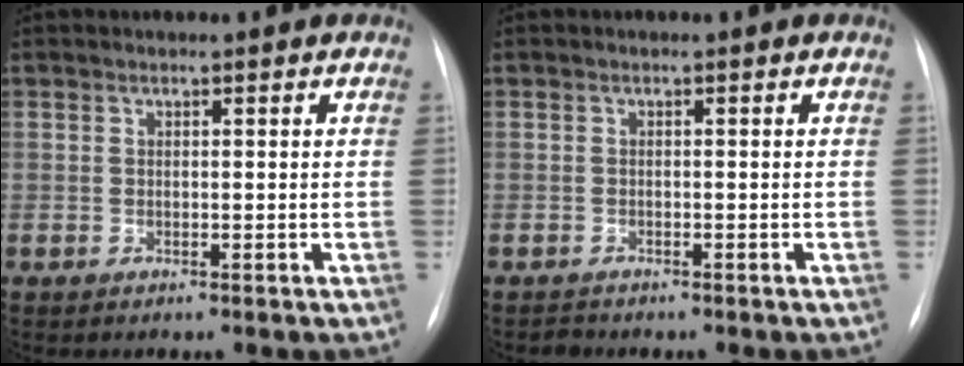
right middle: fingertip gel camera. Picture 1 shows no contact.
{"total": 0.8, "force": [-0.7, 0.2, -0.2], "torque": [0.002, -0.002, -0.015]}